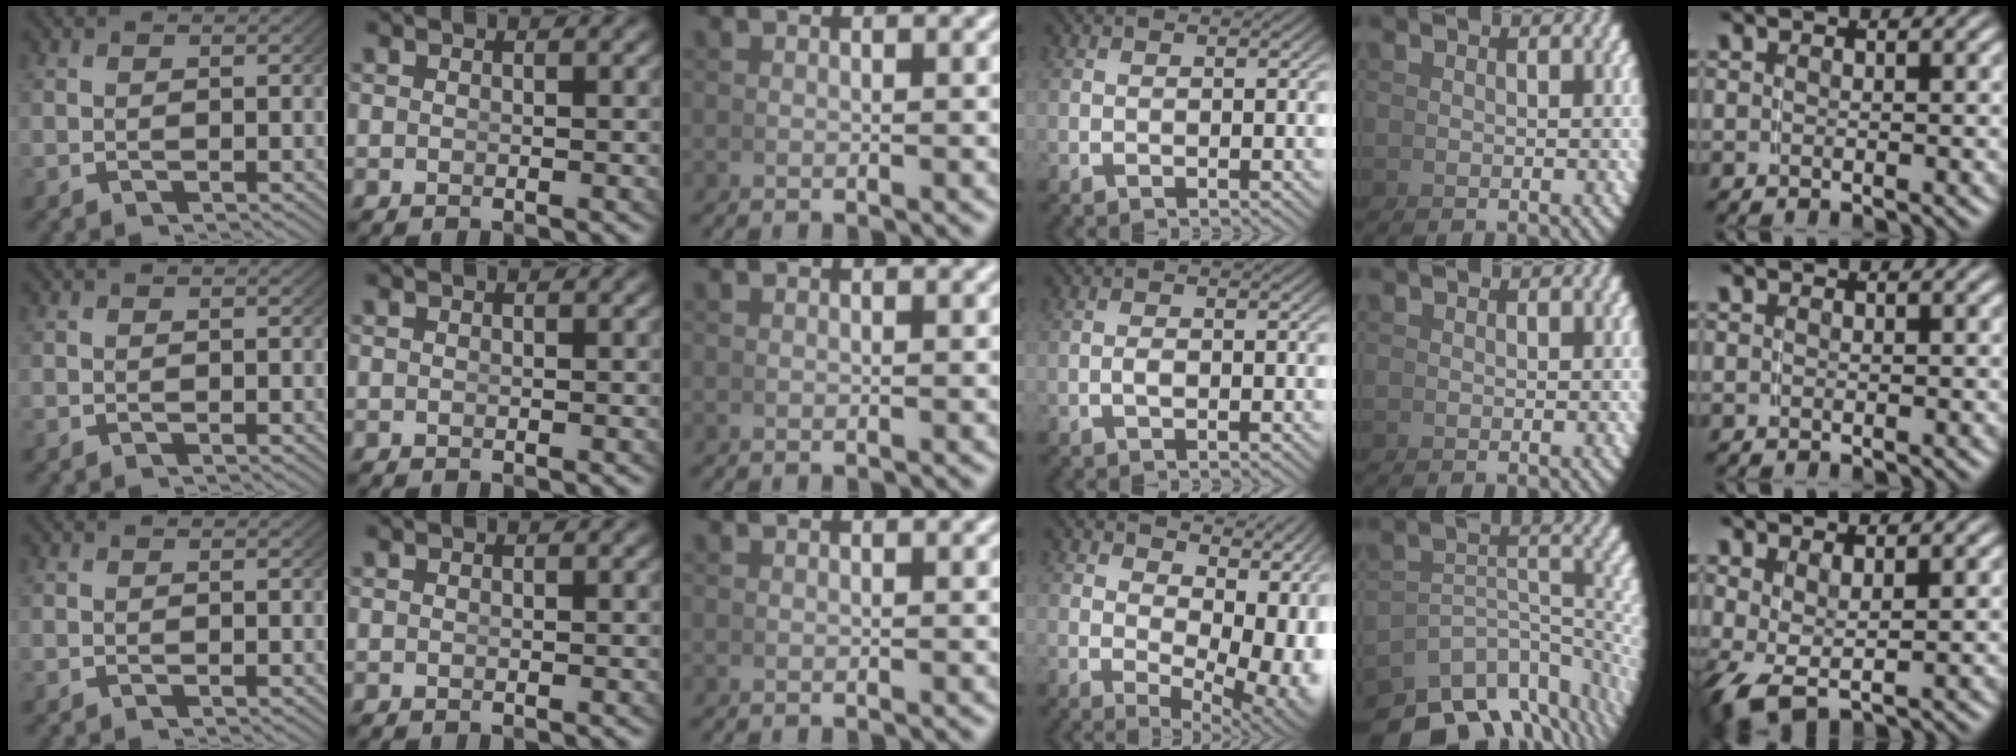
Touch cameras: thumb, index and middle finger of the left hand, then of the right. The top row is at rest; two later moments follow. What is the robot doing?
{"motion": "grasp_and_lifting", "object": "whiteboard"}